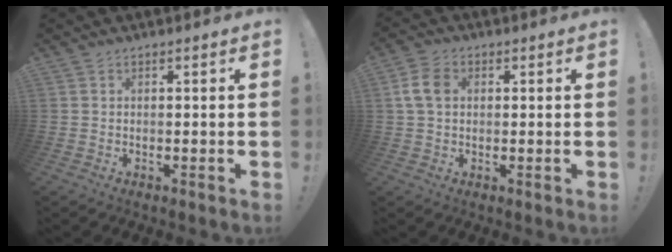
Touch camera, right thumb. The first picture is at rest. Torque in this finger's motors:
{"motor_torque": [0.96, 0.98, 0.62, -0.32, 0.00]}